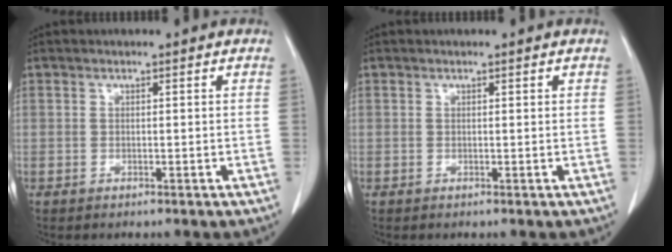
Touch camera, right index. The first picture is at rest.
{"total": 0.0}